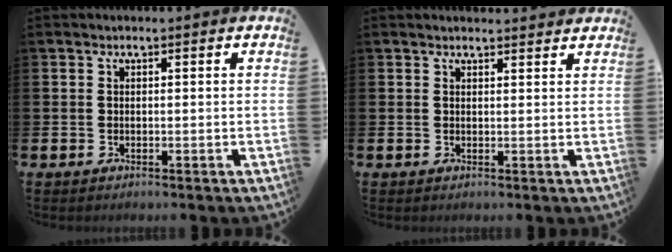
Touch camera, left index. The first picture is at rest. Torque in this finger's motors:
{"motor_torque": [0.84, -1.30, 0.21, 0.01]}